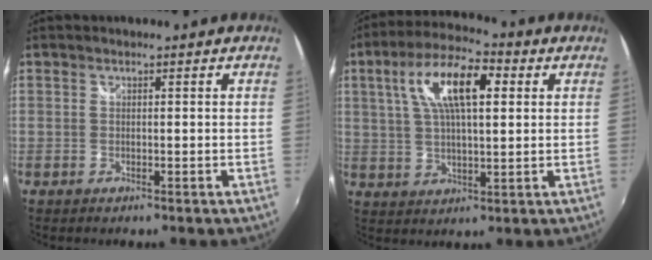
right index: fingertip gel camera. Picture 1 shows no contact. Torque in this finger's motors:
{"motor_torque": [0.54, 0.20, 0.59, 0.16]}